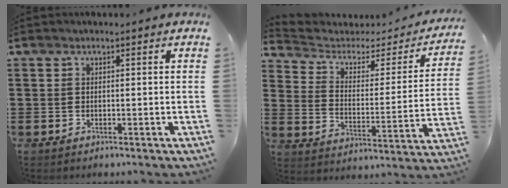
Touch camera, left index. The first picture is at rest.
{"total": 3.4, "force": [2.2, 2.1, 1.4], "torque": [-0.048, -0.016, 0.029]}